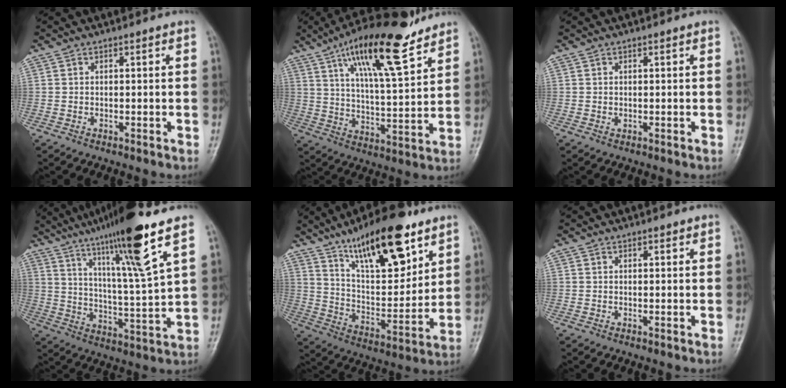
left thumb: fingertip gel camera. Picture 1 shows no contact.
{"total": 17.9, "force": [11.7, 4.7, 12.8], "torque": [-0.194, -0.055, 0.200]}
{"total": 0.6, "force": [0.2, 0.4, 0.4], "torque": [-0.004, -0.001, 0.004]}
{"total": 18.0, "force": [11.1, 0.2, 14.2], "torque": [-0.233, -0.052, 0.186]}
{"total": 20.6, "force": [12.9, 7.3, 14.3], "torque": [-0.191, -0.063, 0.225]}
{"total": 0.8, "force": [0.6, 0.4, 0.5], "torque": [-0.004, -0.002, 0.006]}